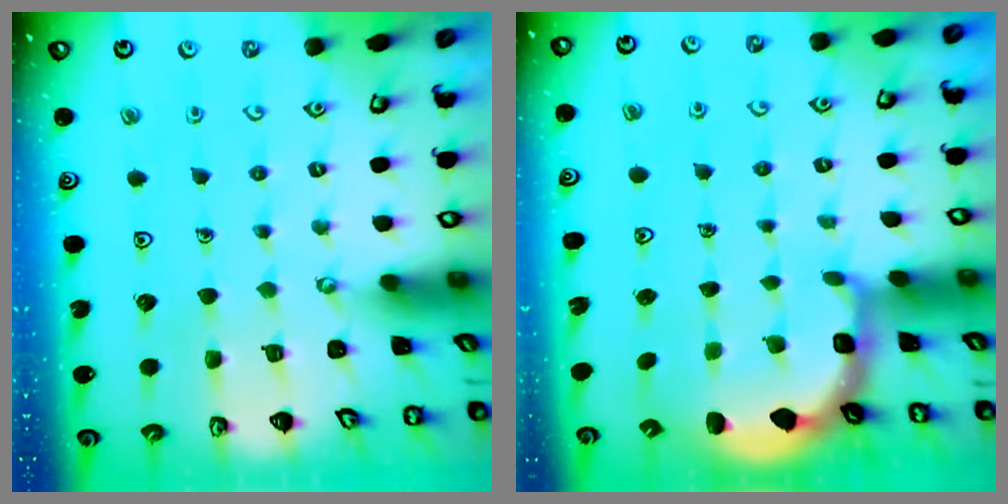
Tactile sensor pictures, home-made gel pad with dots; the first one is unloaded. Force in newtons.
{"total": 3.0, "press": 2.1, "slide": 2.2}